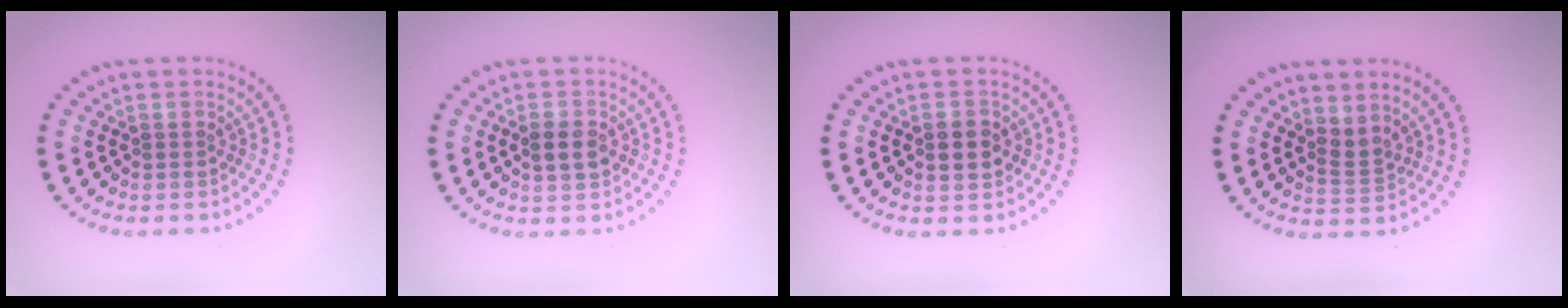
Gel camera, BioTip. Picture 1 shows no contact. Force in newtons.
{"total": 2.3, "press": 2.2, "slide": 0.2}
{"total": 2.5, "press": 2.5, "slide": 0.2}
{"total": 1.7, "press": 1.2, "slide": 1.2}